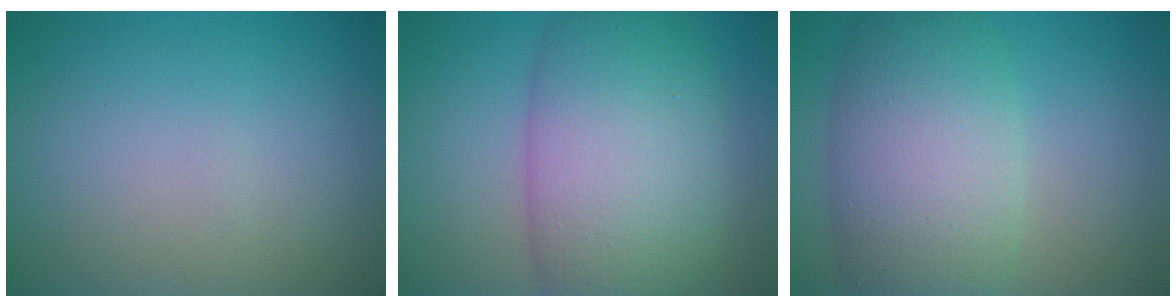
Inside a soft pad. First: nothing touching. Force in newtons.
{"total": 11.1, "press": 11.1, "slide": 0.4}
{"total": 8.8, "press": 8.8, "slide": 0.3}